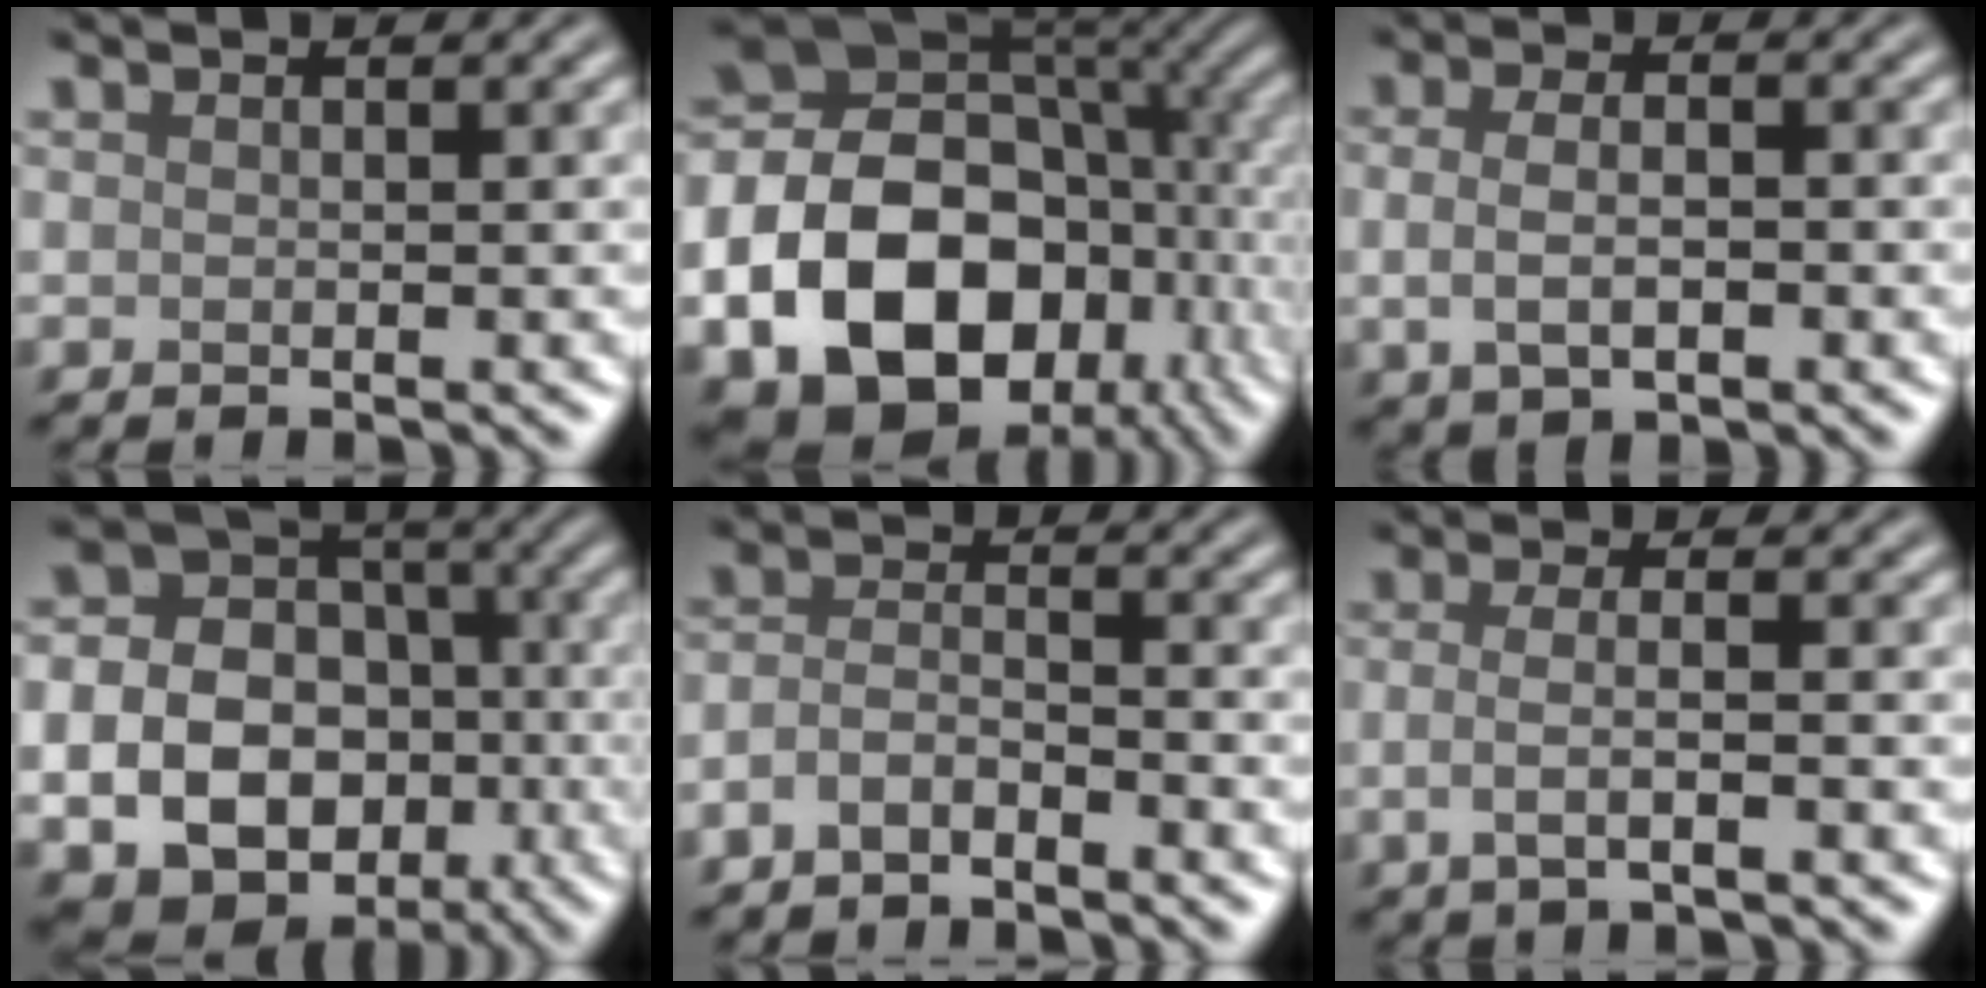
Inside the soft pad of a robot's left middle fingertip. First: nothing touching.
{"total": 20.8, "force": [-5.7, 15.7, 12.5], "torque": [-0.246, -0.030, -0.092]}
{"total": 3.5, "force": [-0.4, 1.9, 2.9], "torque": [-0.055, -0.004, -0.004]}
{"total": 15.7, "force": [-4.4, 13.2, 7.2], "torque": [-0.133, -0.043, -0.077]}
{"total": 2.5, "force": [-1.8, 1.0, 1.4], "torque": [-0.032, 0.004, -0.043]}
{"total": 2.8, "force": [-0.6, 1.0, 2.6], "torque": [-0.046, -0.005, -0.016]}